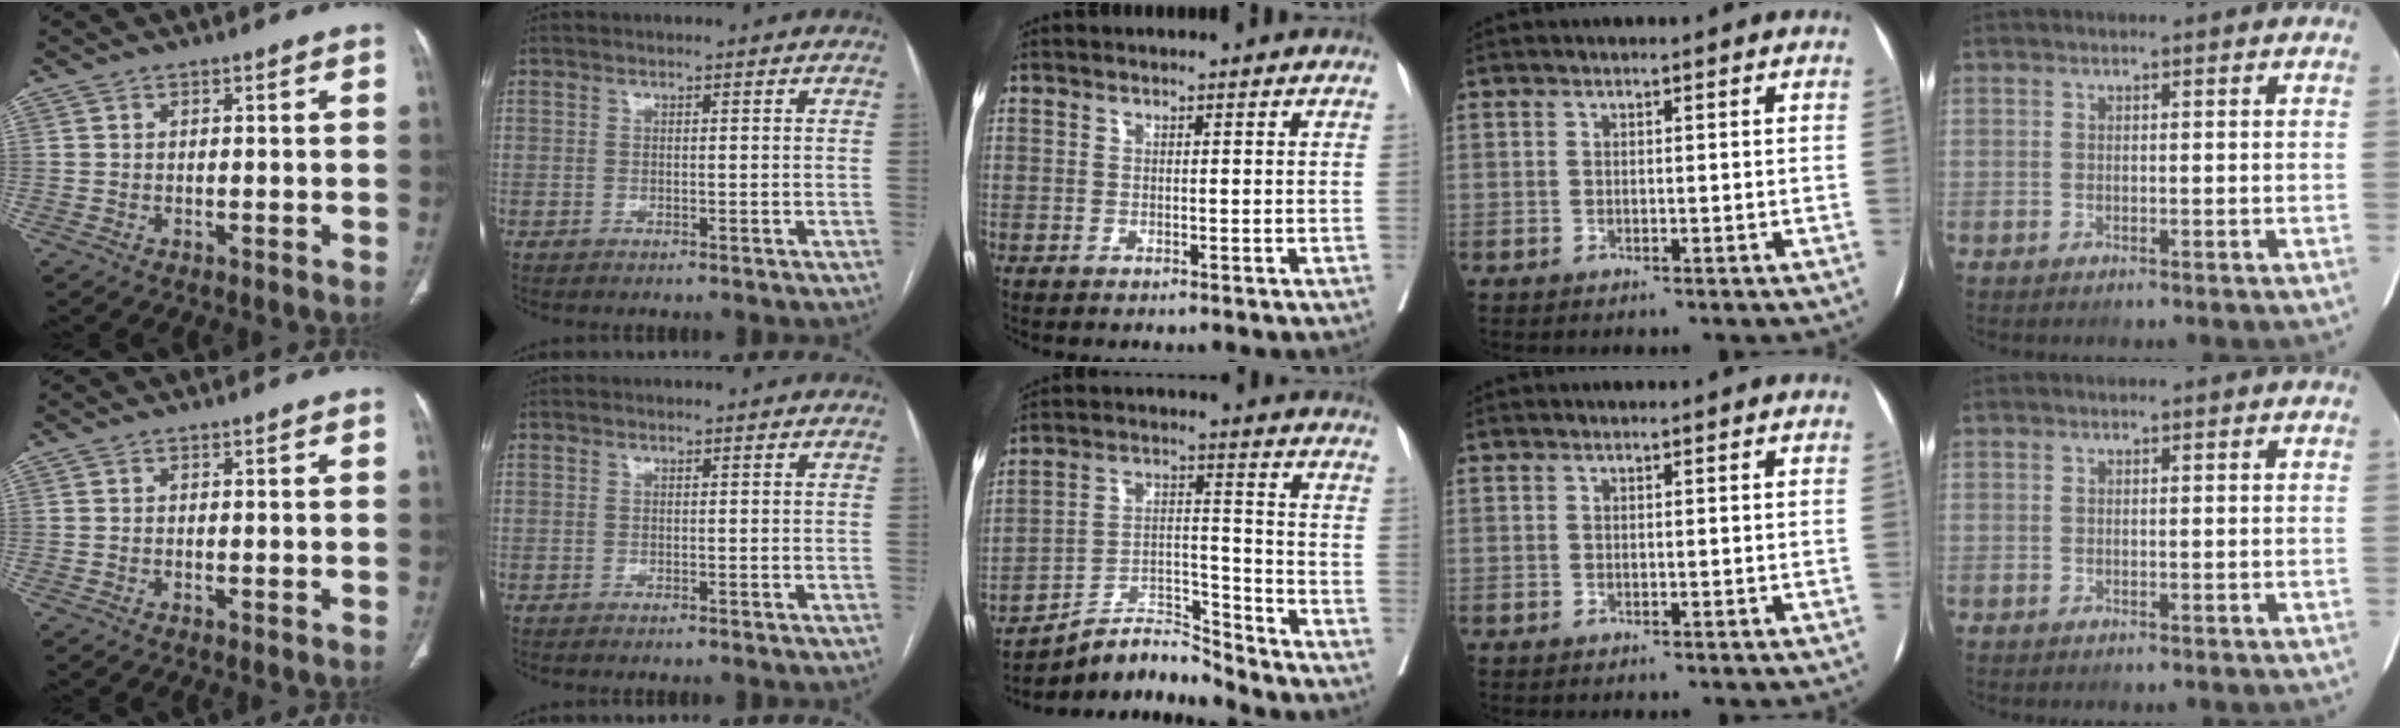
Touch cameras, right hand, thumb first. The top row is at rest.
{"middle": {"total": 8.8, "force": [-8.7, -0.3, 0.7], "torque": [-0.015, 0.032, -0.162]}}